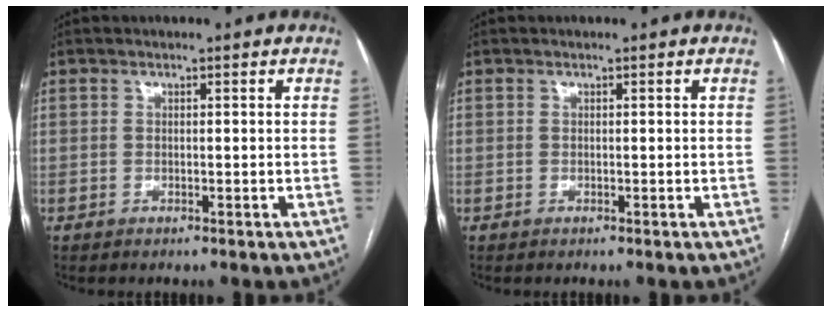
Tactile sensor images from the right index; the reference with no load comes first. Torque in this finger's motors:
{"motor_torque": [0.00, 0.00, 0.00, 0.00]}